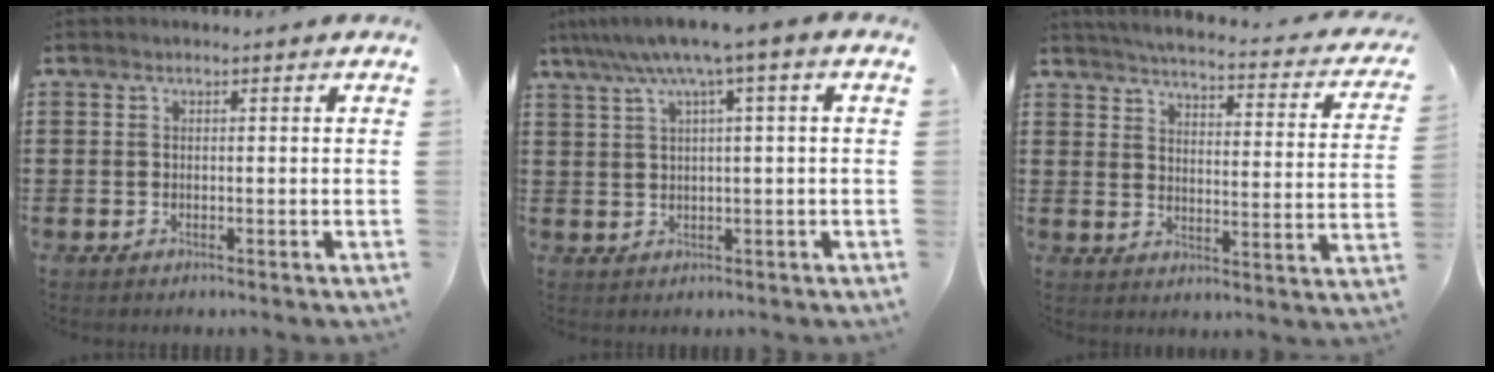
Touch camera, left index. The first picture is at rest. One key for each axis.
{"total": 5.8, "fx": 2.5, "fy": -0.4, "fz": 5.3, "tx": -0.107, "ty": -0.011, "tz": 0.039}
{"total": 3.7, "fx": 3.5, "fy": -0.3, "fz": 1.3, "tx": -0.049, "ty": -0.033, "tz": 0.052}